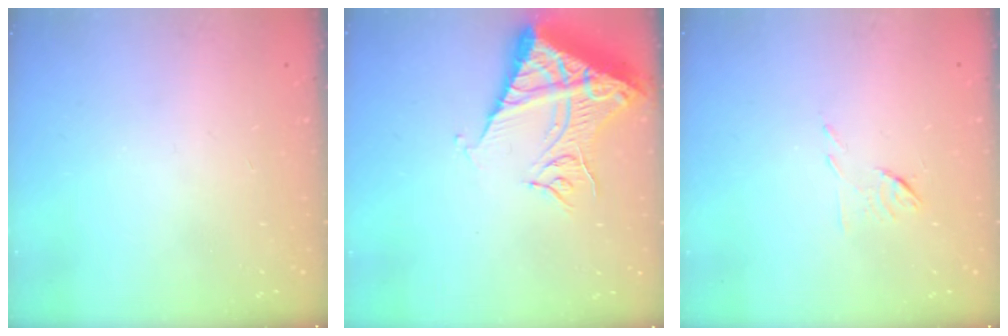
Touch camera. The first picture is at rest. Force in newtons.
{"total": 14.5, "press": 14.4, "slide": 1.8}
{"total": 6.0, "press": 6.0, "slide": 0.7}